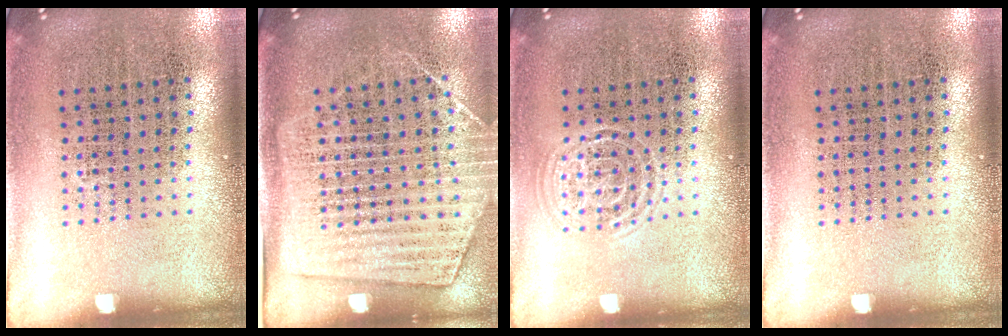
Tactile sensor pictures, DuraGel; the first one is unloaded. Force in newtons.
{"total": 1.9, "press": 1.6, "slide": 0.9}
{"total": 1.5, "press": 1.5, "slide": 0.3}
{"total": 0.0}